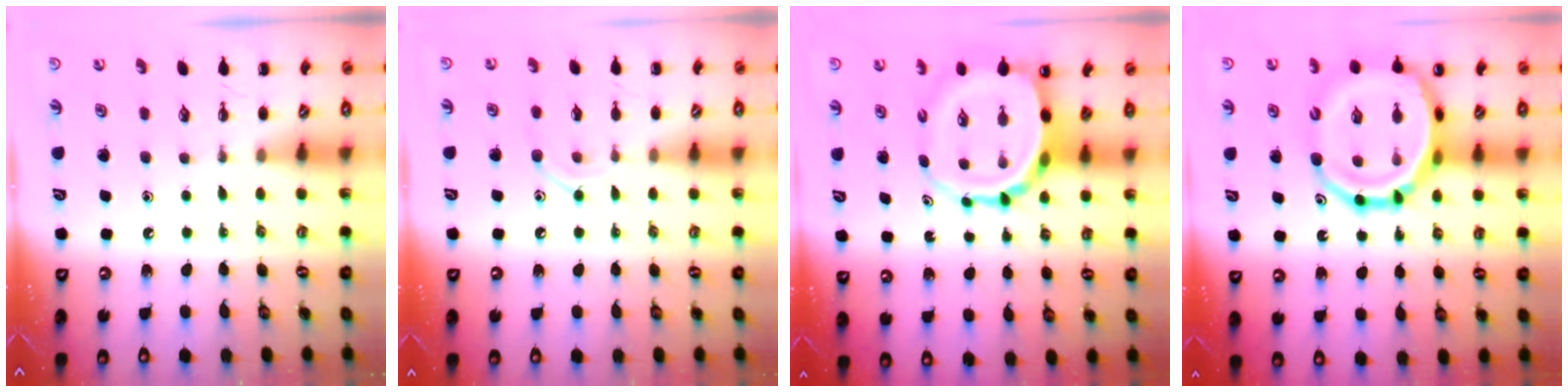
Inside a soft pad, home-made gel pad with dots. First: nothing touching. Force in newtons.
{"total": 7.5, "press": 7.4, "slide": 1.4}
{"total": 11.5, "press": 10.9, "slide": 3.6}
{"total": 19.4, "press": 18.8, "slide": 4.5}